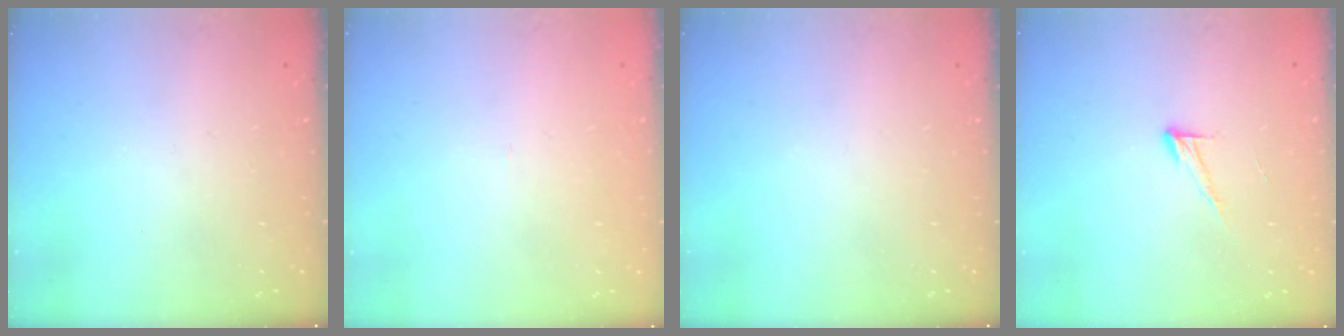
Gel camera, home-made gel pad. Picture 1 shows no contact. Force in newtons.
{"total": 1.5, "press": 1.5, "slide": 0.1}
{"total": 0.0}
{"total": 7.1, "press": 7.0, "slide": 0.4}